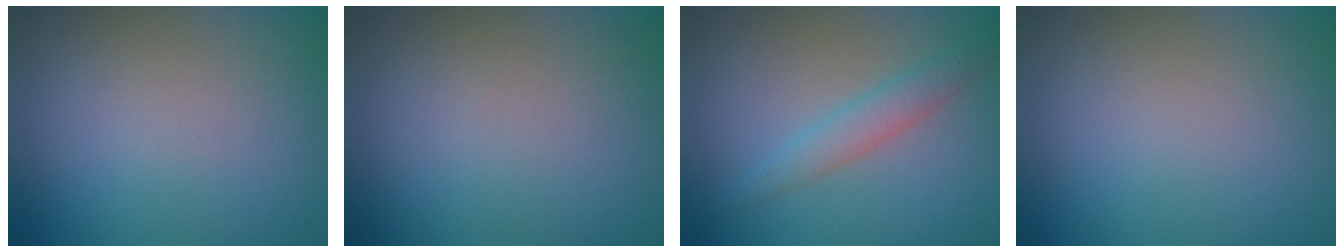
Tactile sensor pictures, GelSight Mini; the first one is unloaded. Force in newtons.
{"total": 0.0}
{"total": 2.5, "press": 2.5, "slide": 0.2}
{"total": 0.0}